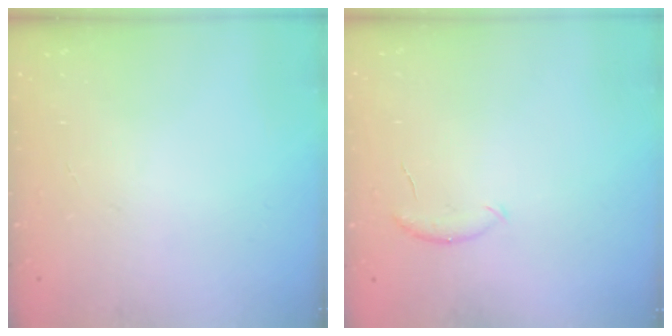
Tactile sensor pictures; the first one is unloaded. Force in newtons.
{"total": 6.2, "press": 6.1, "slide": 0.9}